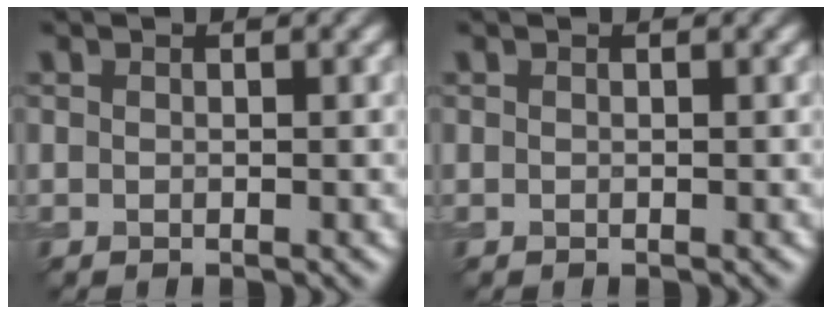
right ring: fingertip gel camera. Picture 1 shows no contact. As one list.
[{"total": 0.0}]